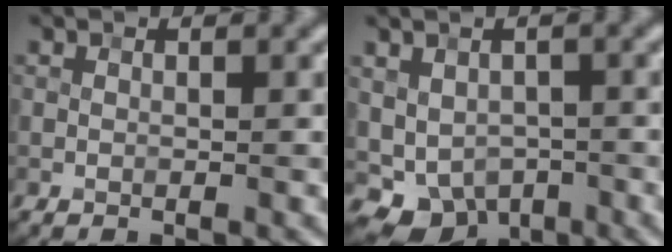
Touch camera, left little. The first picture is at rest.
{"total": 4.7, "force": [-1.2, 3.7, 2.6], "torque": [-0.043, -0.014, -0.011]}